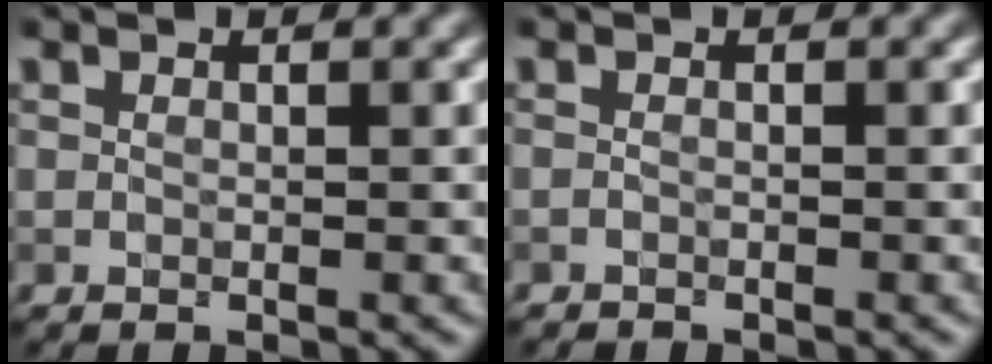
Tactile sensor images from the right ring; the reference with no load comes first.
{"total": 0.6, "force": [-0.6, 0.1, 0.0], "torque": [0.002, -0.003, -0.012]}